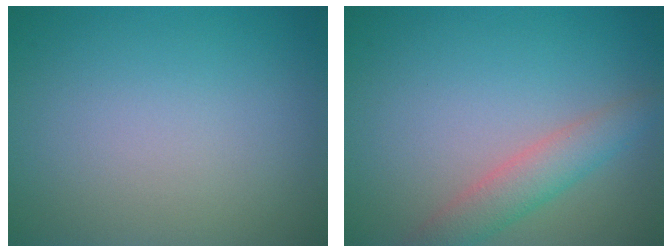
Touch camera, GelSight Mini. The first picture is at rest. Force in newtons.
{"total": 3.2, "press": 3.2, "slide": 0.1}